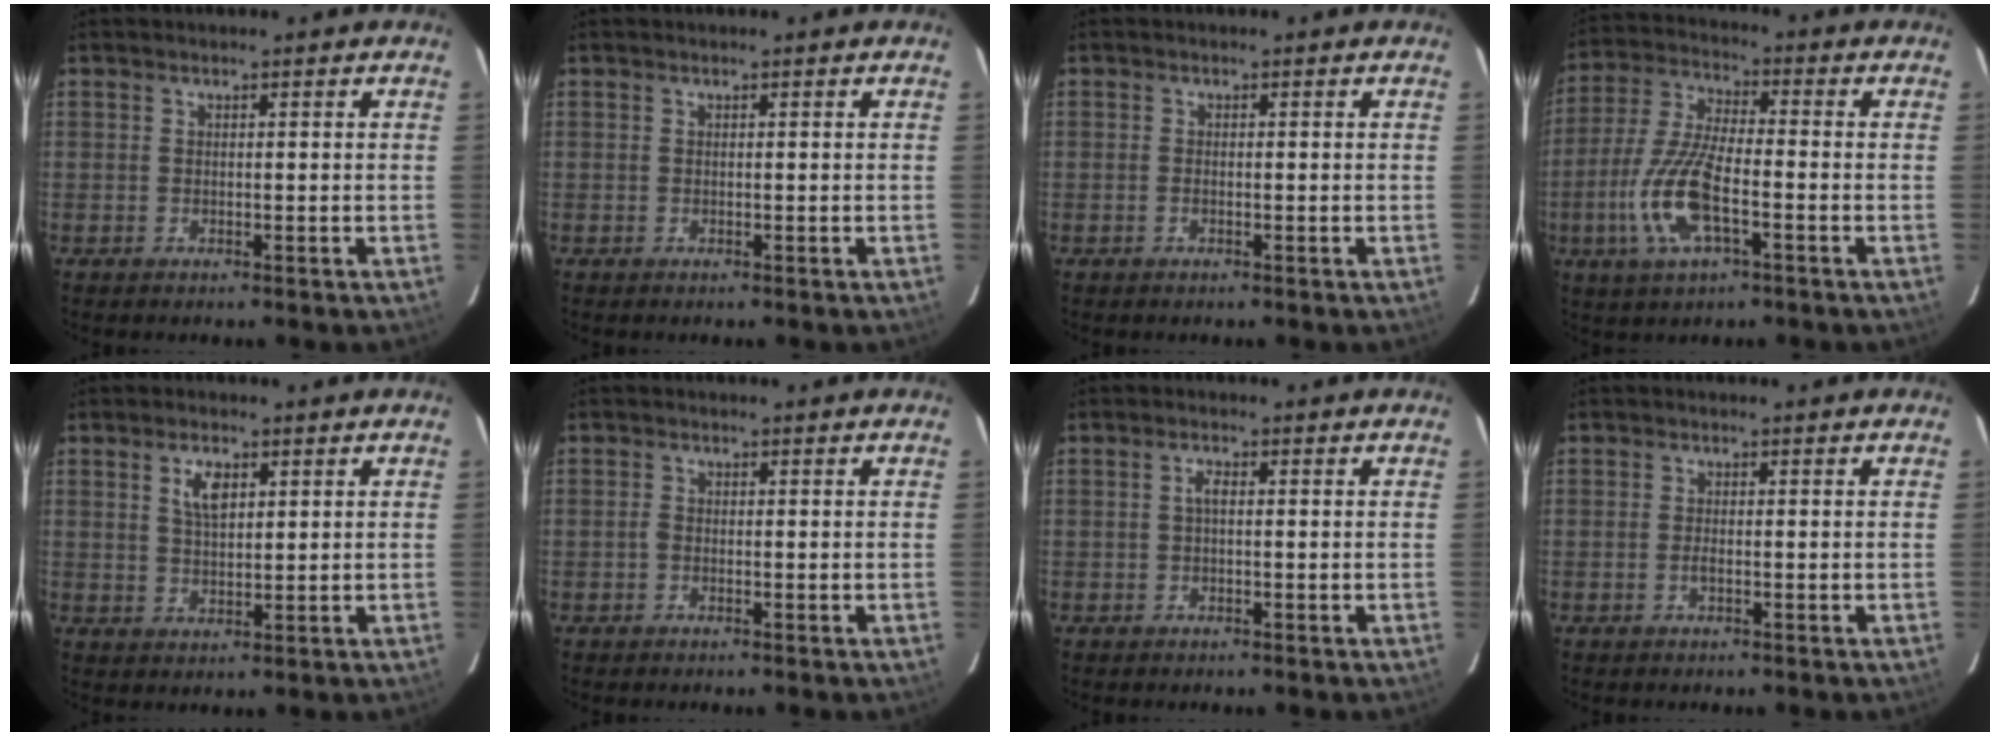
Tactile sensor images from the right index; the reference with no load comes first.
{"total": 0.0}
{"total": 0.9, "force": [-0.4, 0.5, 0.6], "torque": [-0.014, 0.000, -0.008]}
{"total": 12.8, "force": [-4.4, 4.2, 11.3], "torque": [-0.246, -0.005, -0.087]}
{"total": 4.4, "force": [1.8, 2.1, 3.3], "torque": [-0.059, 0.005, 0.035]}
{"total": 0.8, "force": [-0.4, 0.6, 0.4], "torque": [-0.008, 0.002, -0.010]}
{"total": 1.3, "force": [0.0, 0.5, 1.2], "torque": [-0.024, 0.006, -0.003]}
{"total": 1.0, "force": [-0.4, 0.3, 0.9], "torque": [-0.019, 0.000, -0.008]}